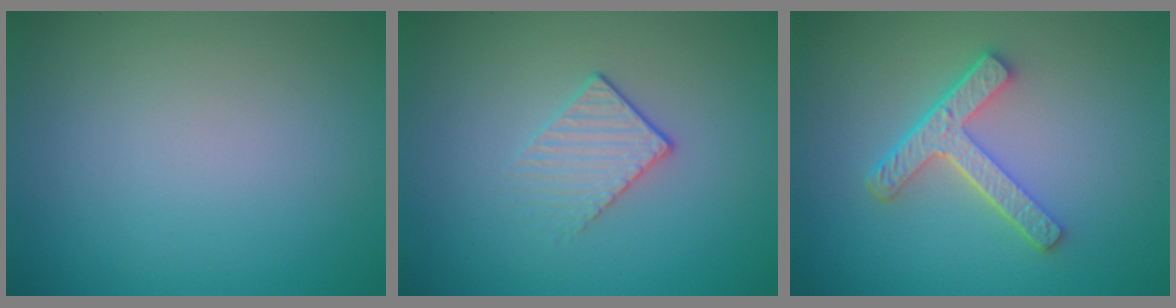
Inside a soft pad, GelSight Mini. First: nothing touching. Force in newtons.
{"total": 1.6, "press": 1.1, "slide": 1.1}
{"total": 4.5, "press": 3.3, "slide": 3.0}